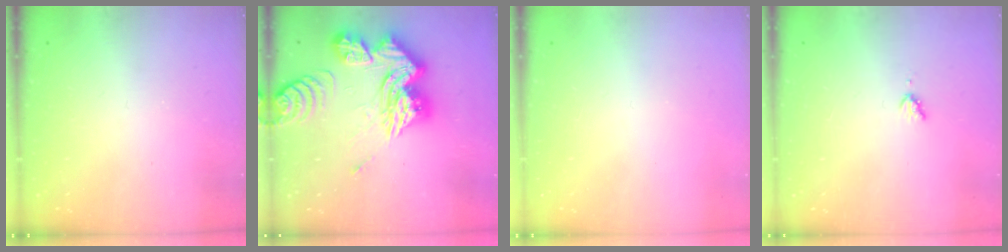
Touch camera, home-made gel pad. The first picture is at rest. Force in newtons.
{"total": 23.5, "press": 23.4, "slide": 2.4}
{"total": 0.0}
{"total": 3.7, "press": 3.7, "slide": 0.5}